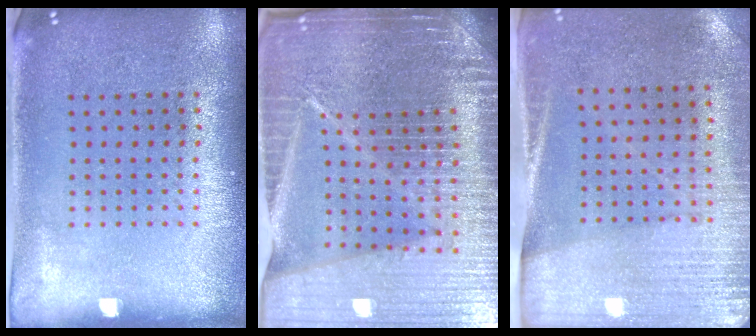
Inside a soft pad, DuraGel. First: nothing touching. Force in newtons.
{"total": 7.0, "press": 6.0, "slide": 3.7}
{"total": 2.7, "press": 2.4, "slide": 1.2}